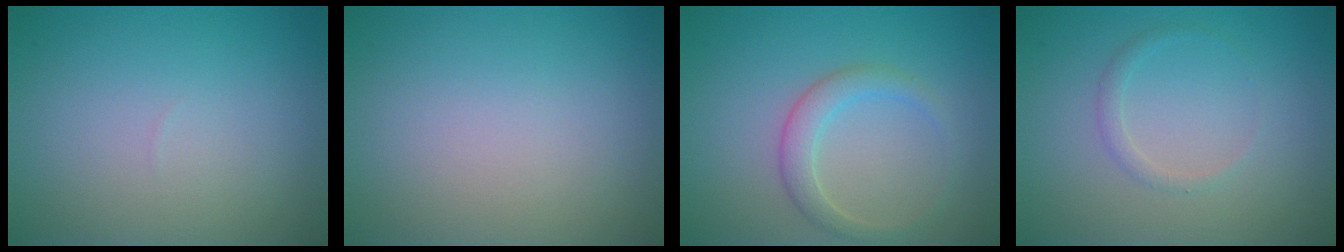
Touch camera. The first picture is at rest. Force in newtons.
{"total": 0.0}
{"total": 2.4, "press": 2.4, "slide": 0.2}
{"total": 1.0, "press": 1.0, "slide": 0.0}